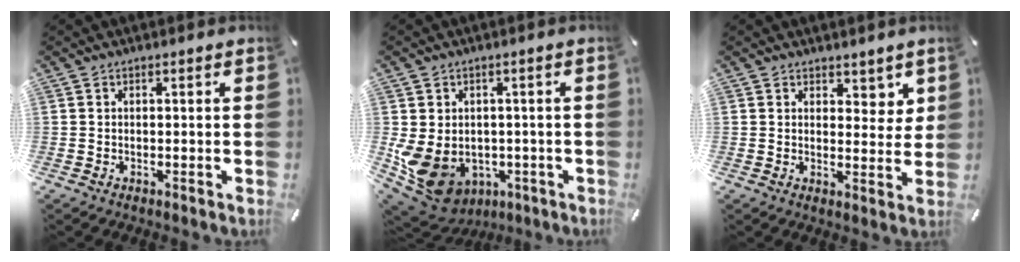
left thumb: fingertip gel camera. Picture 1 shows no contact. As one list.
[{"total": 9.0, "force": [-2.1, 7.7, 4.0], "torque": [-0.102, -0.012, -0.038]}, {"total": 4.3, "force": [2.9, 2.8, 1.3], "torque": [0.006, -0.022, 0.045]}]